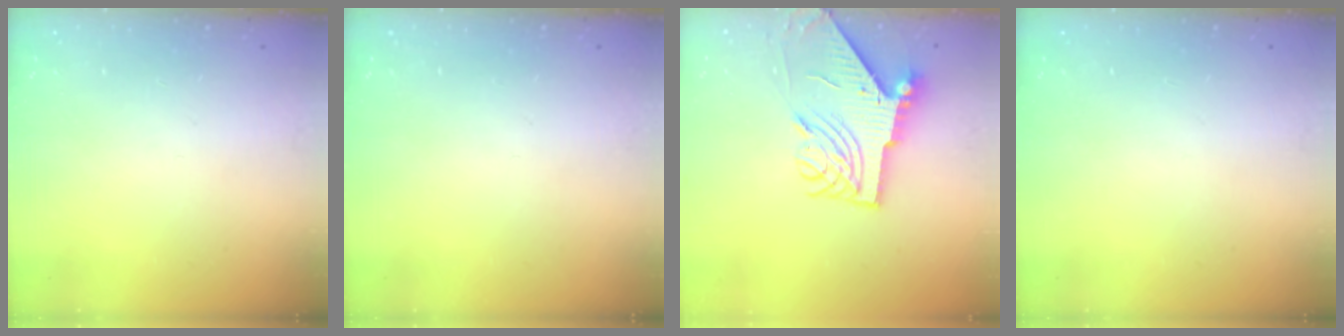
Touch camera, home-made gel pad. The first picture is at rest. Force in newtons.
{"total": 0.0}
{"total": 9.2, "press": 9.1, "slide": 1.3}
{"total": 0.0}